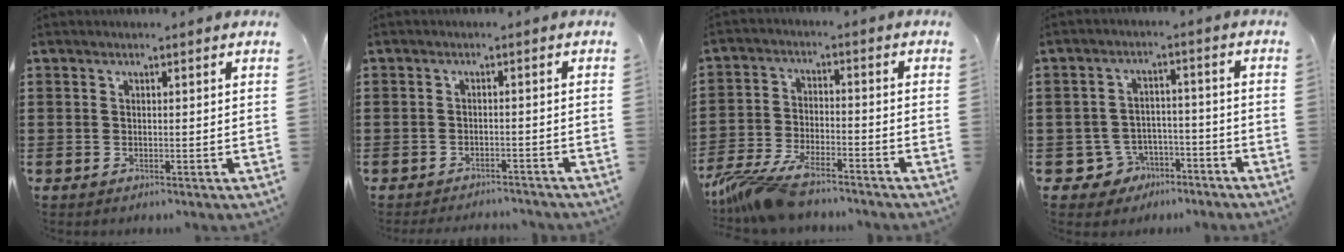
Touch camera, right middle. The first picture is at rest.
{"total": 2.3, "force": [-2.3, 0.1, -0.2], "torque": [-0.004, -0.002, -0.050]}
{"total": 7.9, "force": [-6.7, 1.7, 3.8], "torque": [-0.095, -0.002, -0.133]}
{"total": 4.8, "force": [-3.7, 3.0, 0.8], "torque": [-0.037, 0.010, -0.077]}